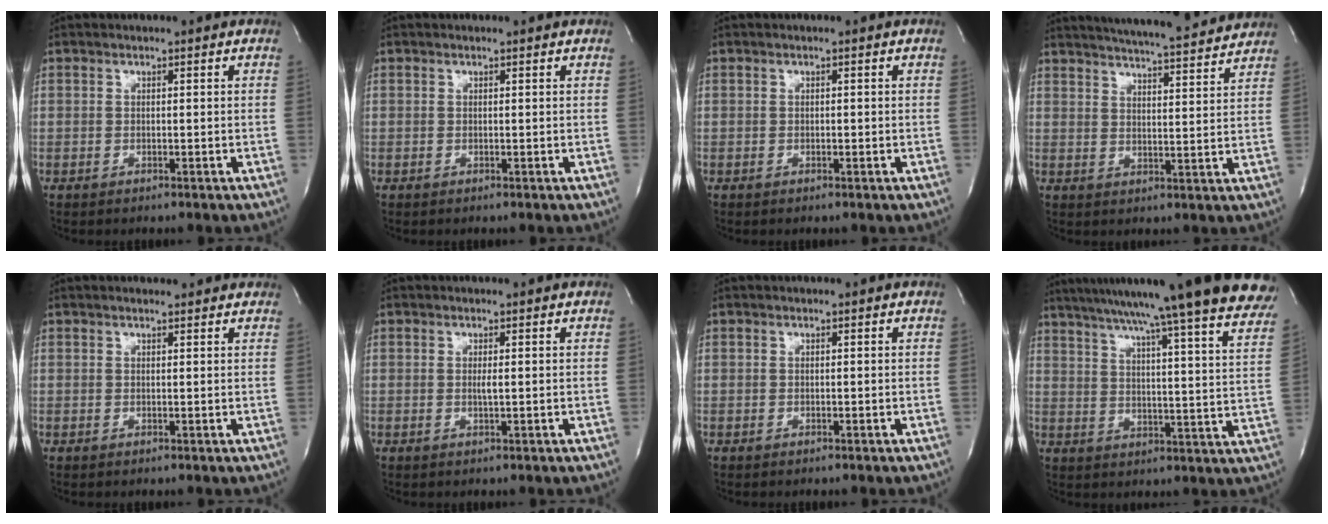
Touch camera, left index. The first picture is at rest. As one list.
[{"total": 0.0}, {"total": 0.0}, {"total": 16.3, "force": [15.1, 1.4, 6.0], "torque": [-0.099, 0.003, 0.202]}, {"total": 3.5, "force": [3.2, 1.0, 1.1], "torque": [-0.018, 0.017, 0.034]}, {"total": 1.4, "force": [0.0, 0.0, 1.4], "torque": [-0.033, -0.003, 0.001]}, {"total": 0.0}, {"total": 32.0, "force": [27.0, 0.9, 17.1], "torque": [-0.222, -0.042, 0.344]}]